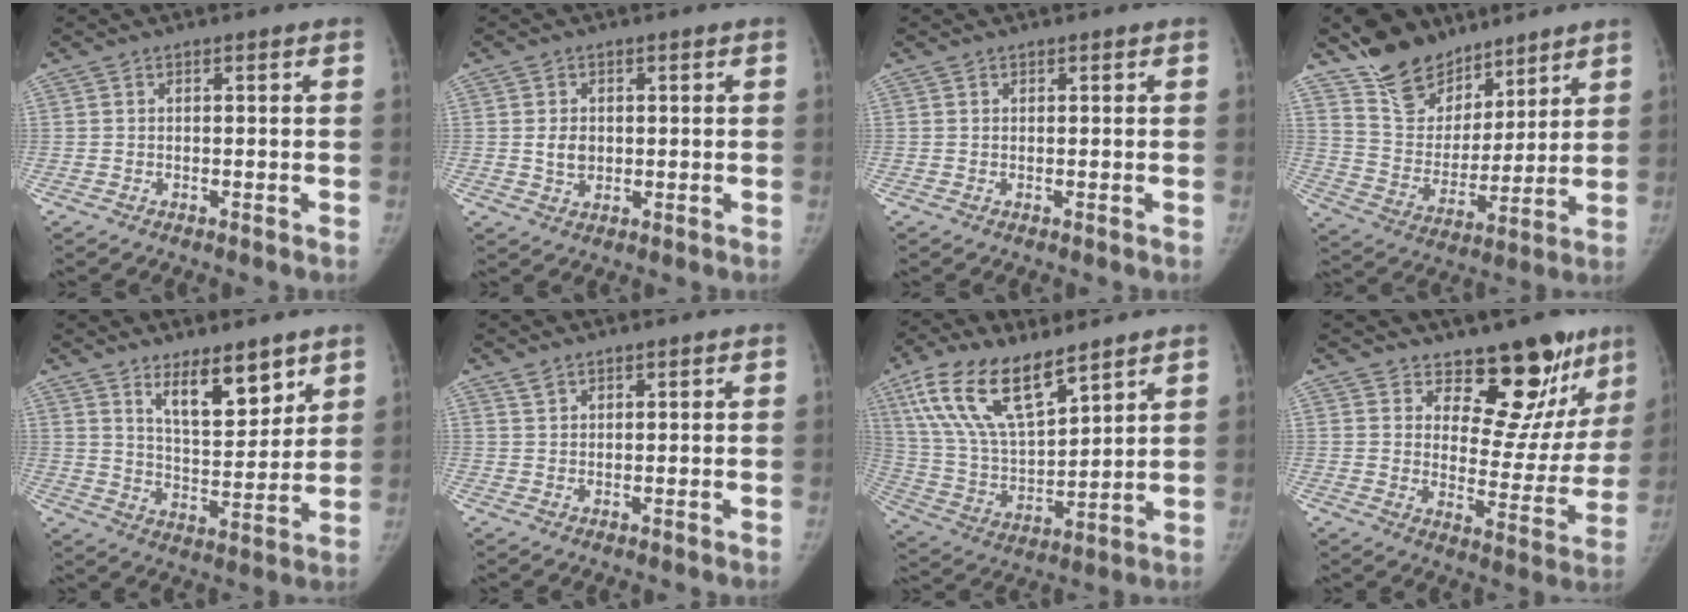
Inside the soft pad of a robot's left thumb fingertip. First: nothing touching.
{"total": 3.7, "force": [0.3, 3.0, 2.1], "torque": [-0.022, -0.003, 0.011]}
{"total": 0.0}
{"total": 17.2, "force": [12.8, 10.1, 5.5], "torque": [-0.042, -0.069, 0.232]}
{"total": 11.3, "force": [7.5, 4.4, 7.3], "torque": [-0.086, -0.062, 0.130]}
{"total": 1.7, "force": [1.4, 0.9, 0.4], "torque": [0.002, -0.003, 0.026]}
{"total": 18.8, "force": [11.4, 7.9, 12.7], "torque": [-0.224, -0.043, 0.226]}
{"total": 16.0, "force": [12.2, 7.2, 7.3], "torque": [-0.035, -0.107, 0.163]}